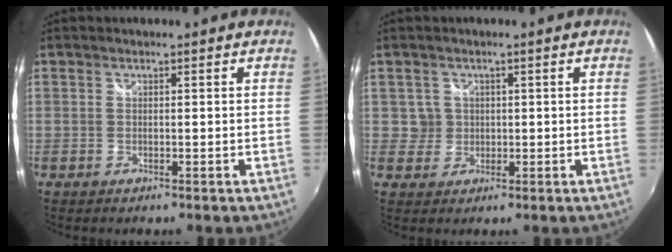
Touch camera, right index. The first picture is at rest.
{"total": 2.9, "force": [0.4, 2.8, 0.0], "torque": [0.010, 0.012, 0.007]}